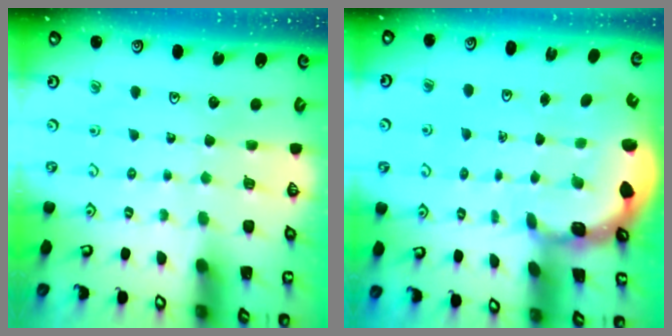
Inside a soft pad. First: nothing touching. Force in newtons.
{"total": 2.1, "press": 1.9, "slide": 1.0}